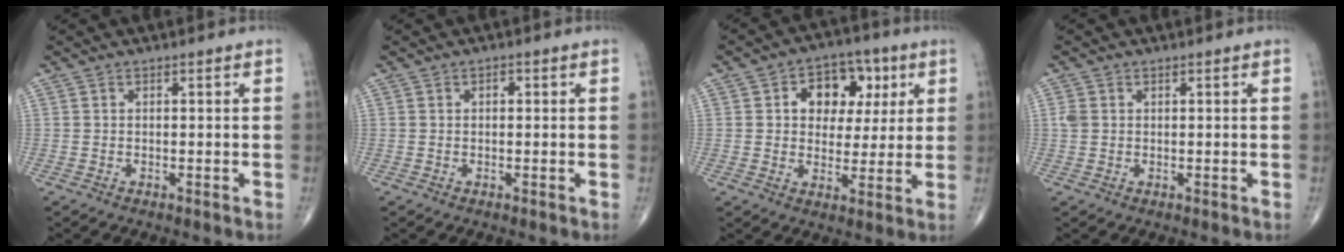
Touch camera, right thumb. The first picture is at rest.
{"total": 1.0, "force": [0.2, 0.7, 0.7], "torque": [-0.008, 0.002, 0.002]}
{"total": 11.5, "force": [3.5, 8.3, 7.2], "torque": [-0.056, 0.003, 0.051]}
{"total": 1.7, "force": [0.4, 1.4, 0.9], "torque": [-0.021, 0.002, 0.009]}